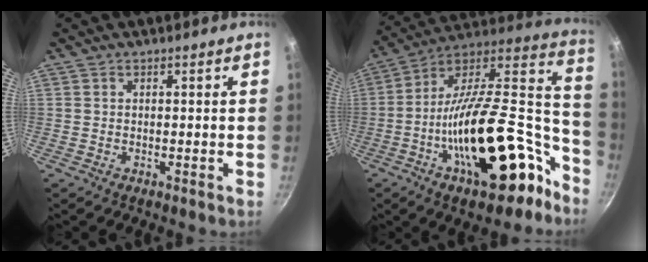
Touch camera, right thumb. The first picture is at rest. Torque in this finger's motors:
{"motor_torque": [1.09, 0.74, 2.19, -0.58, 0.42]}